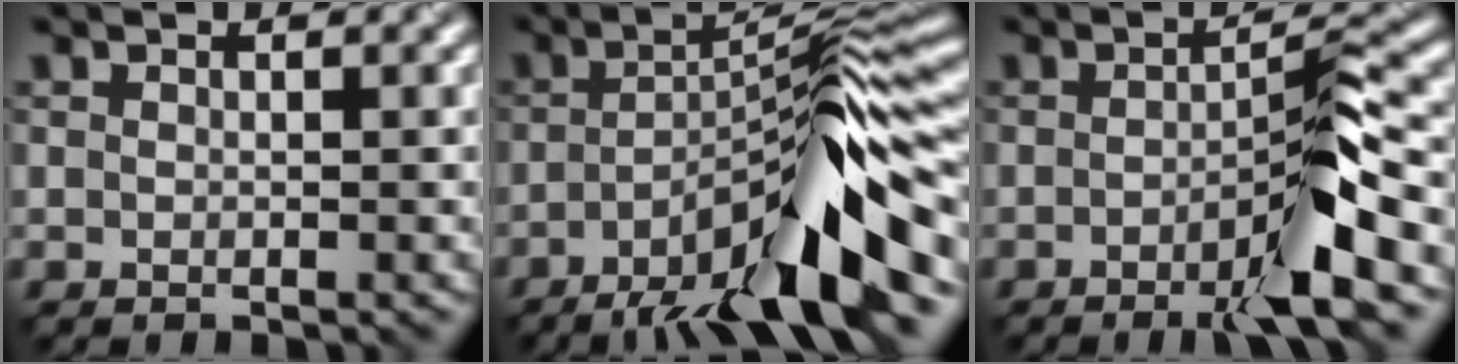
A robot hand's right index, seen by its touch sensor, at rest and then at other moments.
{"total": 12.9, "force": [-6.4, 2.2, 11.1], "torque": [-0.156, 0.018, -0.111]}
{"total": 6.0, "force": [-2.3, 0.7, 5.5], "torque": [-0.081, 0.007, -0.047]}